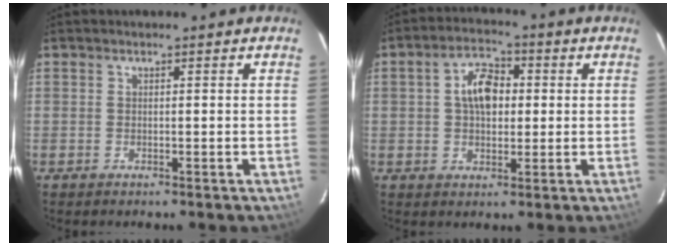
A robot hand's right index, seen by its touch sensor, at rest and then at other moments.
{"total": 7.3, "force": [0.9, 4.6, 5.6], "torque": [-0.098, 0.023, 0.016]}